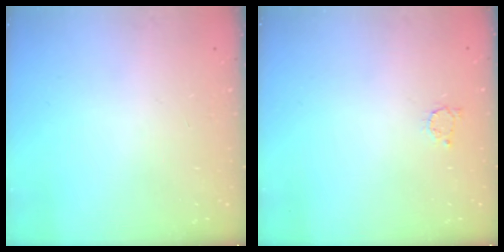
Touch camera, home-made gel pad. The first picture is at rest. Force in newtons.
{"total": 2.5, "press": 2.5, "slide": 0.4}